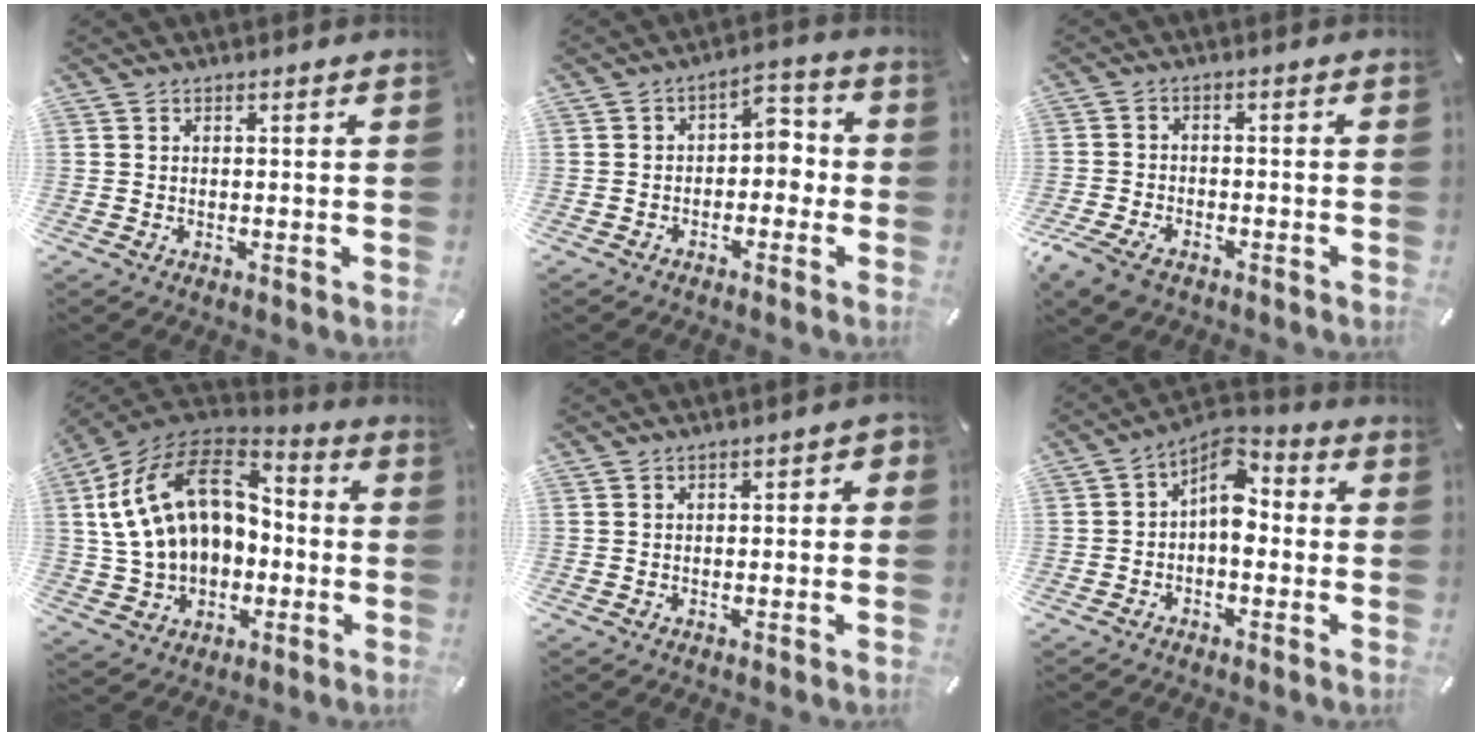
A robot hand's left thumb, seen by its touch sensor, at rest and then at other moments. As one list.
[{"total": 4.8, "force": [-1.7, 3.5, 2.7], "torque": [-0.029, 0.003, -0.042]}, {"total": 6.1, "force": [-4.1, 3.4, 3.1], "torque": [-0.079, 0.010, -0.080]}, {"total": 21.4, "force": [3.7, 15.6, 14.2], "torque": [-0.279, -0.003, 0.066]}, {"total": 2.3, "force": [-1.4, 1.1, 1.4], "torque": [-0.024, 0.011, -0.027]}, {"total": 7.5, "force": [-0.1, 4.7, 5.8], "torque": [-0.092, -0.017, -0.007]}]